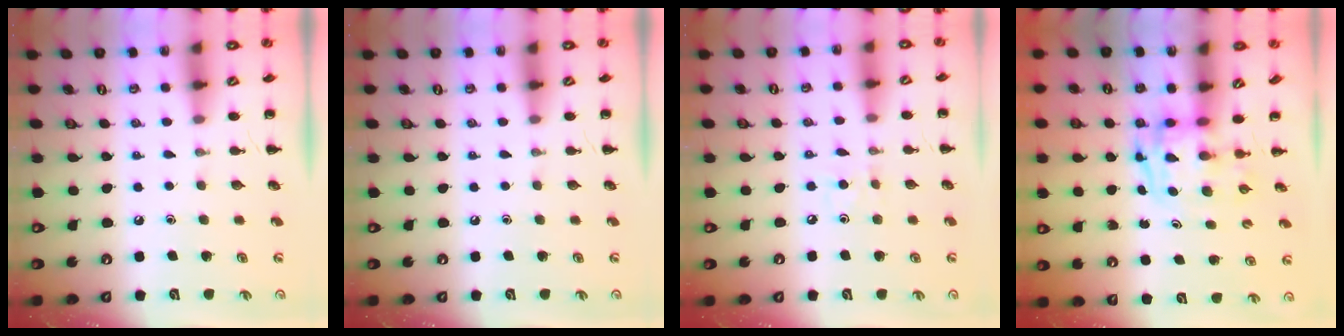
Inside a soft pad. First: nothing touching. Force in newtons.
{"total": 0.0}
{"total": 3.4, "press": 3.2, "slide": 1.2}
{"total": 3.3, "press": 3.3, "slide": 0.6}